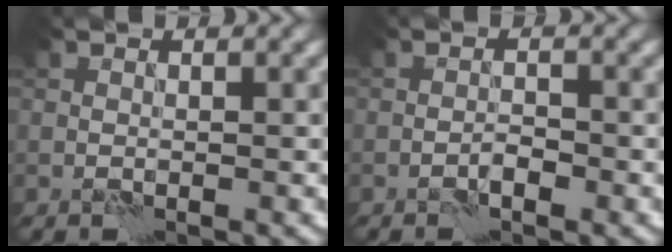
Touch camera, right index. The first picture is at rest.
{"total": 1.1, "force": [-0.7, 0.3, 0.8], "torque": [-0.014, 0.006, -0.015]}